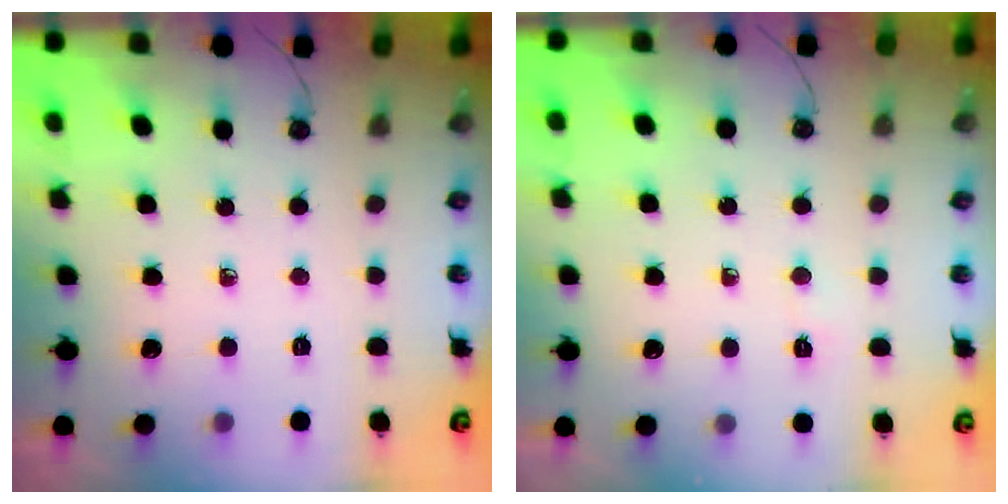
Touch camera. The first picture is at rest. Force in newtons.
{"total": 2.5, "press": 2.5, "slide": 0.3}